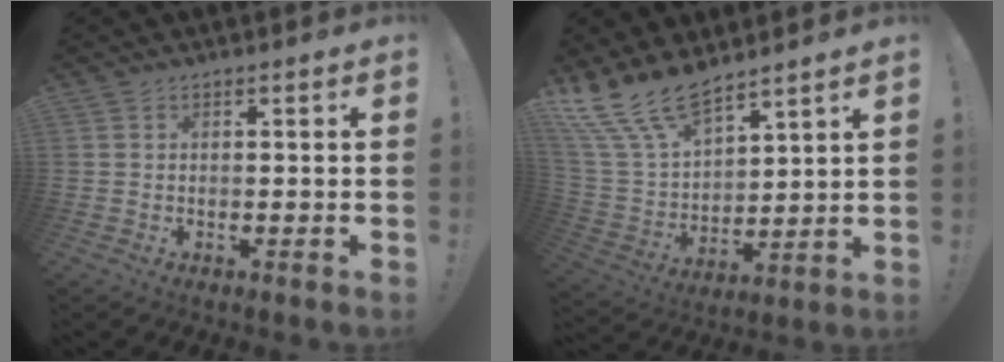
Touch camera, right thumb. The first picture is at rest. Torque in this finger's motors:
{"motor_torque": [0.09, 1.22, 0.55, 0.50, 0.13]}